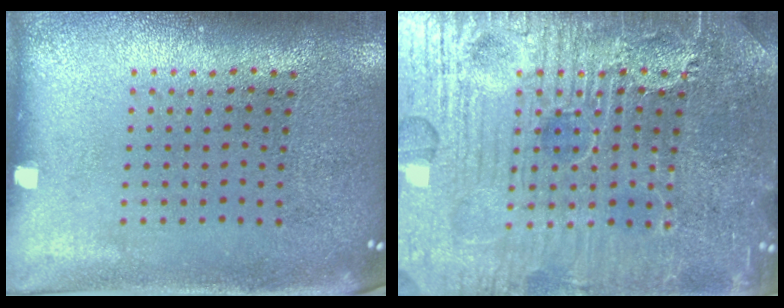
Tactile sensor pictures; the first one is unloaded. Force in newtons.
{"total": 7.8, "press": 7.8, "slide": 0.8}